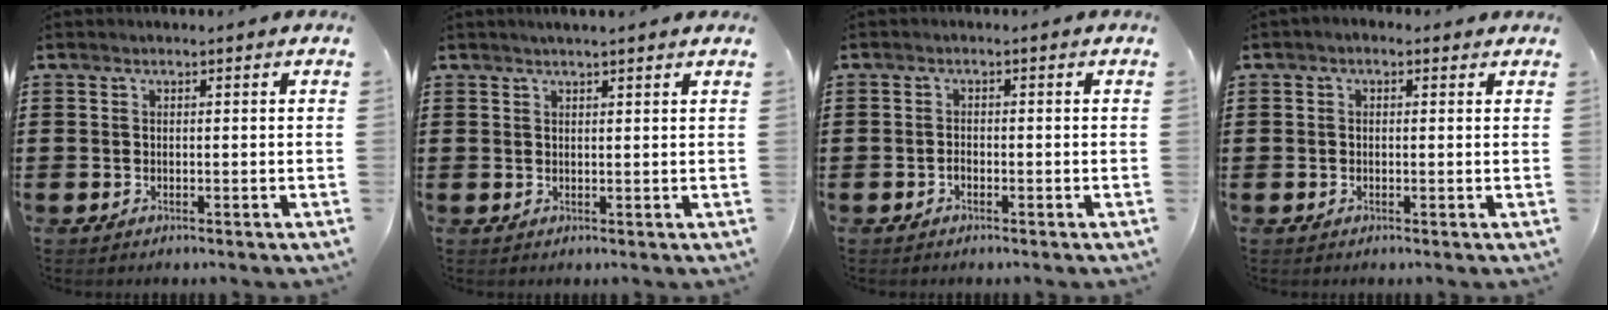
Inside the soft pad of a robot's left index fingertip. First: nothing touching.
{"total": 1.3, "force": [1.2, -0.1, 0.7], "torque": [-0.014, 0.001, 0.022]}
{"total": 0.8, "force": [-0.6, 0.4, 0.4], "torque": [-0.011, -0.002, -0.012]}
{"total": 0.9, "force": [-0.2, 0.6, 0.6], "torque": [-0.013, 0.004, -0.004]}